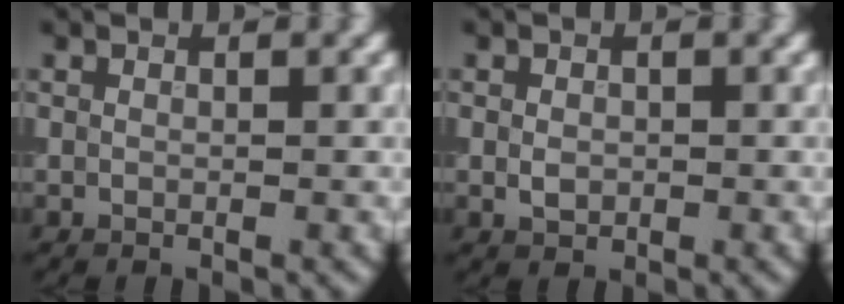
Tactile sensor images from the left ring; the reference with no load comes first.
{"total": 1.3, "force": [-0.1, 1.0, 0.8], "torque": [-0.015, -0.002, -0.003]}